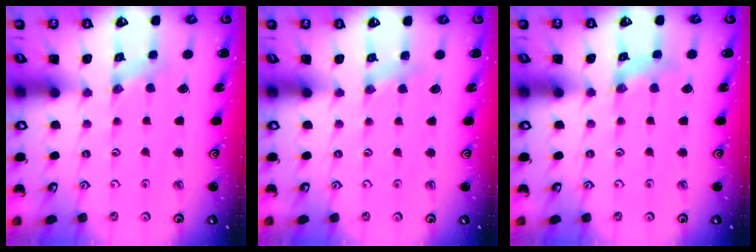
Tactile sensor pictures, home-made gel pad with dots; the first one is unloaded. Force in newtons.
{"total": 2.3, "press": 2.3, "slide": 0.4}
{"total": 2.8, "press": 2.8, "slide": 0.3}